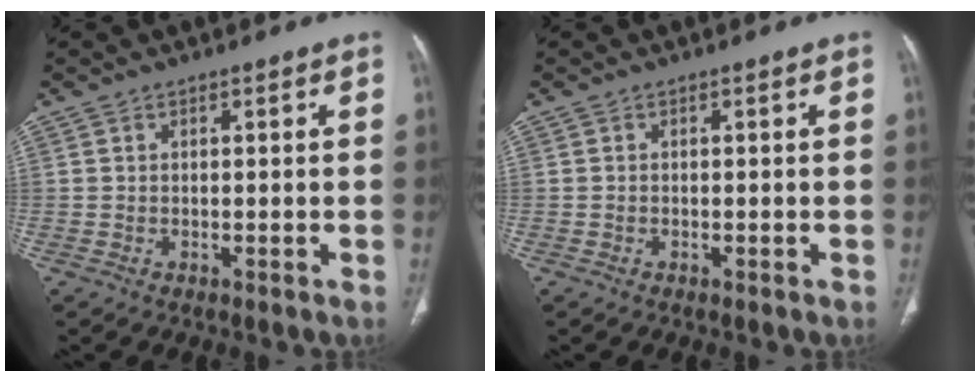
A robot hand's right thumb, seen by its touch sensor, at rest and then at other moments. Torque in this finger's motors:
{"motor_torque": [-0.24, 0.57, -0.35, 0.04, -0.02]}